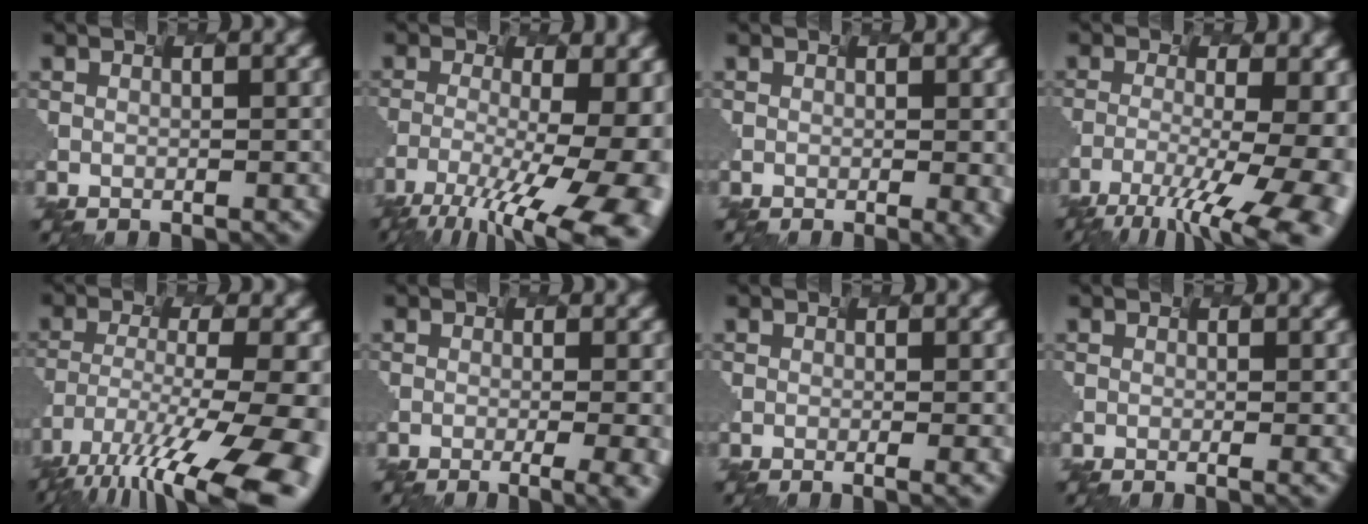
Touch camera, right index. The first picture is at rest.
{"total": 13.9, "force": [-7.2, 4.3, 11.1], "torque": [-0.183, -0.023, -0.075]}
{"total": 2.0, "force": [-0.6, 0.1, 1.9], "torque": [-0.025, -0.003, 0.019]}
{"total": 12.2, "force": [-7.1, 3.4, 9.4], "torque": [-0.156, -0.019, -0.070]}
{"total": 14.3, "force": [-10.0, 3.2, 9.7], "torque": [-0.203, -0.040, -0.119]}
{"total": 6.8, "force": [-1.7, 2.6, 6.0], "torque": [-0.040, 0.003, 0.010]}
{"total": 1.7, "force": [-0.6, 0.1, 1.6], "torque": [-0.027, 0.002, 0.007]}
{"total": 1.0, "force": [-0.4, -0.1, 0.9], "torque": [-0.019, 0.003, 0.007]}